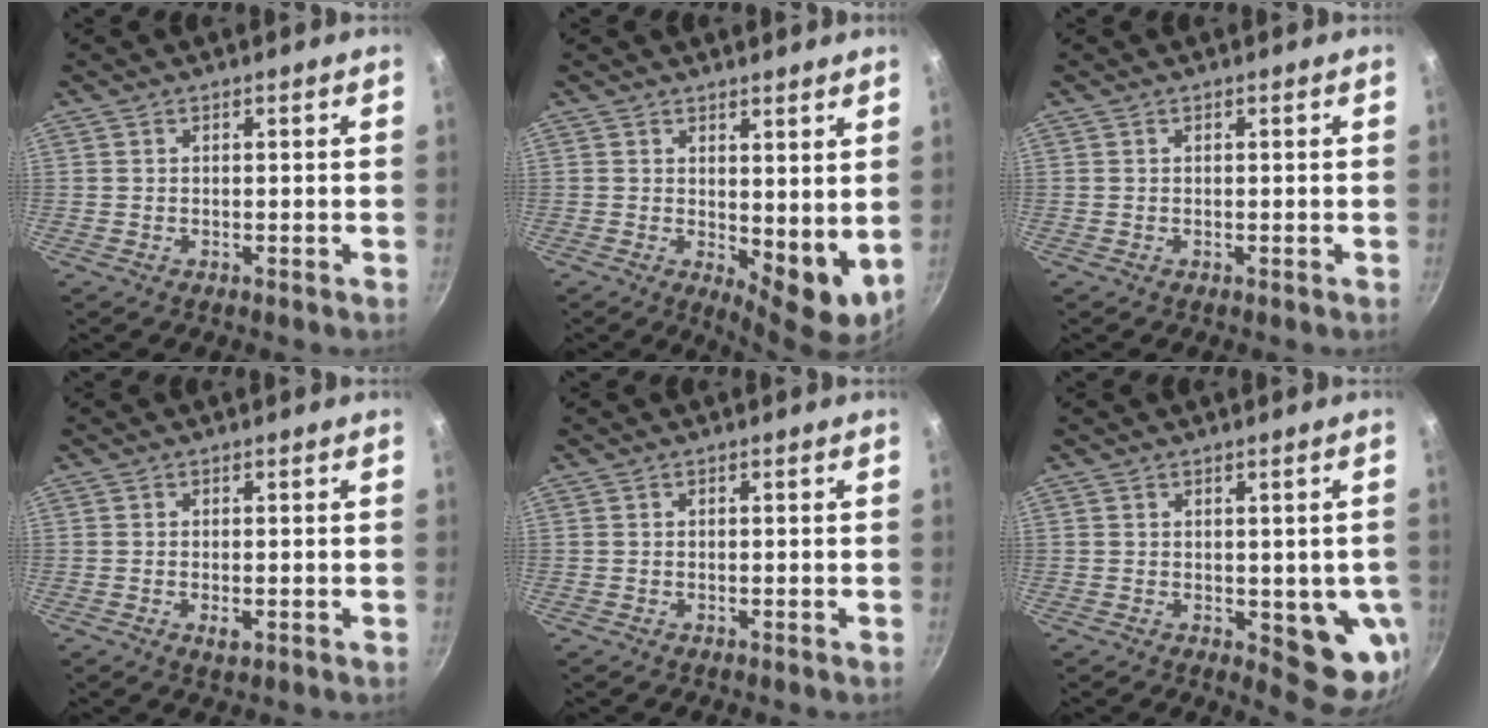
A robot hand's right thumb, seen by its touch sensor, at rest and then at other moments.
{"total": 8.1, "force": [1.9, 3.8, 7.0], "torque": [-0.083, -0.023, 0.036]}
{"total": 0.0}
{"total": 1.9, "force": [-0.6, 0.9, 1.6], "torque": [-0.028, -0.004, -0.008]}
{"total": 0.0}
{"total": 9.5, "force": [-1.2, 4.6, 8.2], "torque": [-0.060, -0.012, -0.009]}